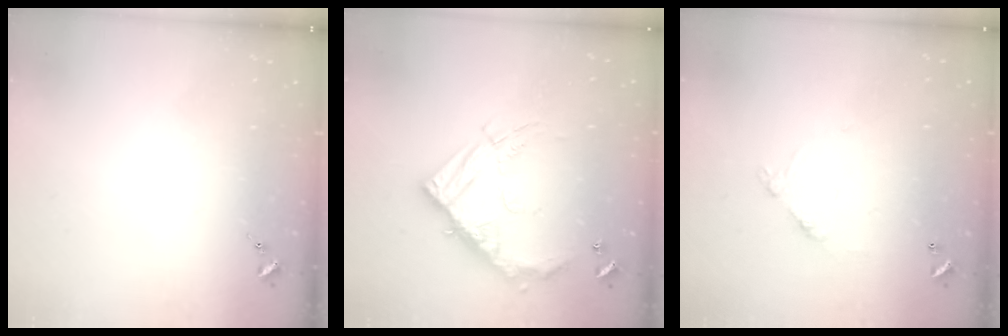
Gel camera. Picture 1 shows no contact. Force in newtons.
{"total": 19.4, "press": 19.2, "slide": 2.1}
{"total": 6.7, "press": 6.6, "slide": 0.5}